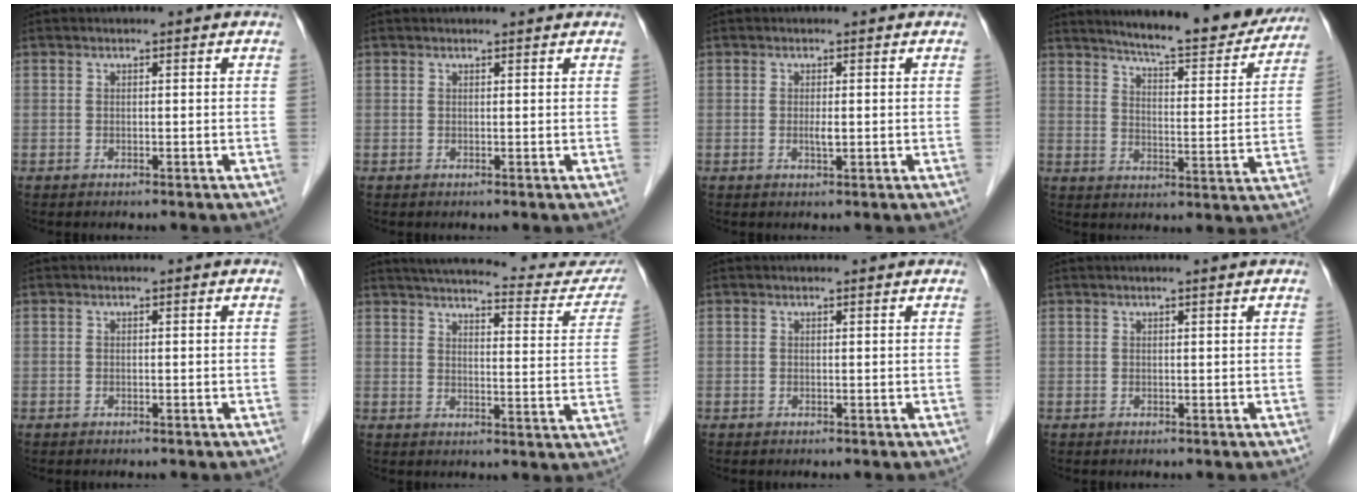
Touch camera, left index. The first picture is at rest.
{"total": 1.9, "force": [1.8, 0.2, 0.3], "torque": [-0.010, 0.010, 0.021]}
{"total": 1.2, "force": [0.0, 0.2, 1.1], "torque": [-0.022, -0.004, -0.001]}
{"total": 18.1, "force": [16.4, 2.4, 7.3], "torque": [-0.098, -0.036, 0.206]}
{"total": 0.0}
{"total": 23.2, "force": [21.3, 4.4, 8.2], "torque": [-0.108, -0.039, 0.248]}
{"total": 1.1, "force": [1.1, 0.1, 0.1], "torque": [-0.010, 0.005, 0.012]}
{"total": 1.4, "force": [1.1, -0.3, 0.7], "torque": [-0.011, 0.007, 0.022]}